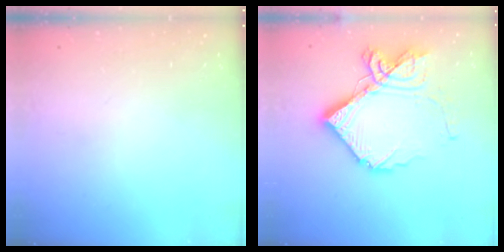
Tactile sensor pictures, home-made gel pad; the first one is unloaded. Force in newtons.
{"total": 19.5, "press": 19.4, "slide": 1.5}